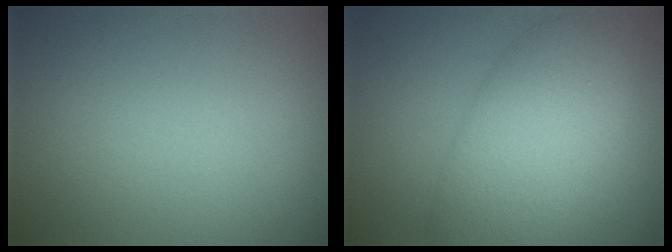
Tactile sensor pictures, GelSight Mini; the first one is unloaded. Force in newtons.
{"total": 8.2, "press": 8.2, "slide": 0.2}